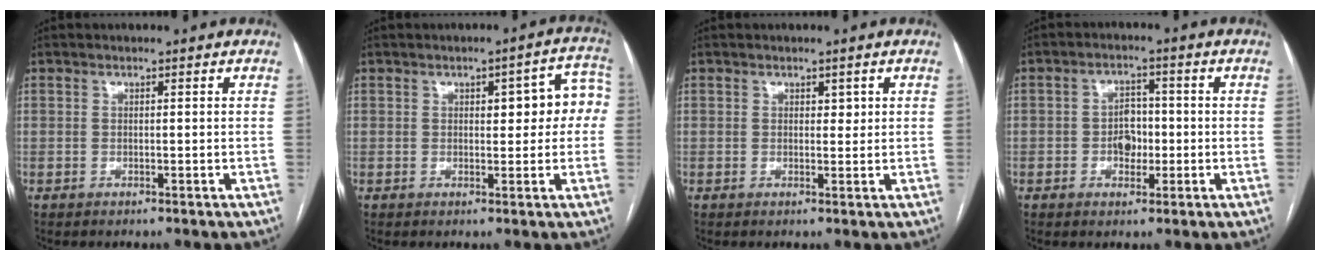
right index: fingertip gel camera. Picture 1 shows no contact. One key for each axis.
{"total": 7.3, "fx": 1.2, "fy": 2.8, "fz": 6.7, "tx": -0.068, "ty": 0.034, "tz": 0.013}
{"total": 1.4, "fx": 0.6, "fy": 0.9, "fz": 0.8, "tx": -0.009, "ty": -0.001, "tz": 0.009}
{"total": 4.2, "fx": -0.6, "fy": 3.0, "fz": 2.8, "tx": -0.043, "ty": 0.011, "tz": -0.007}